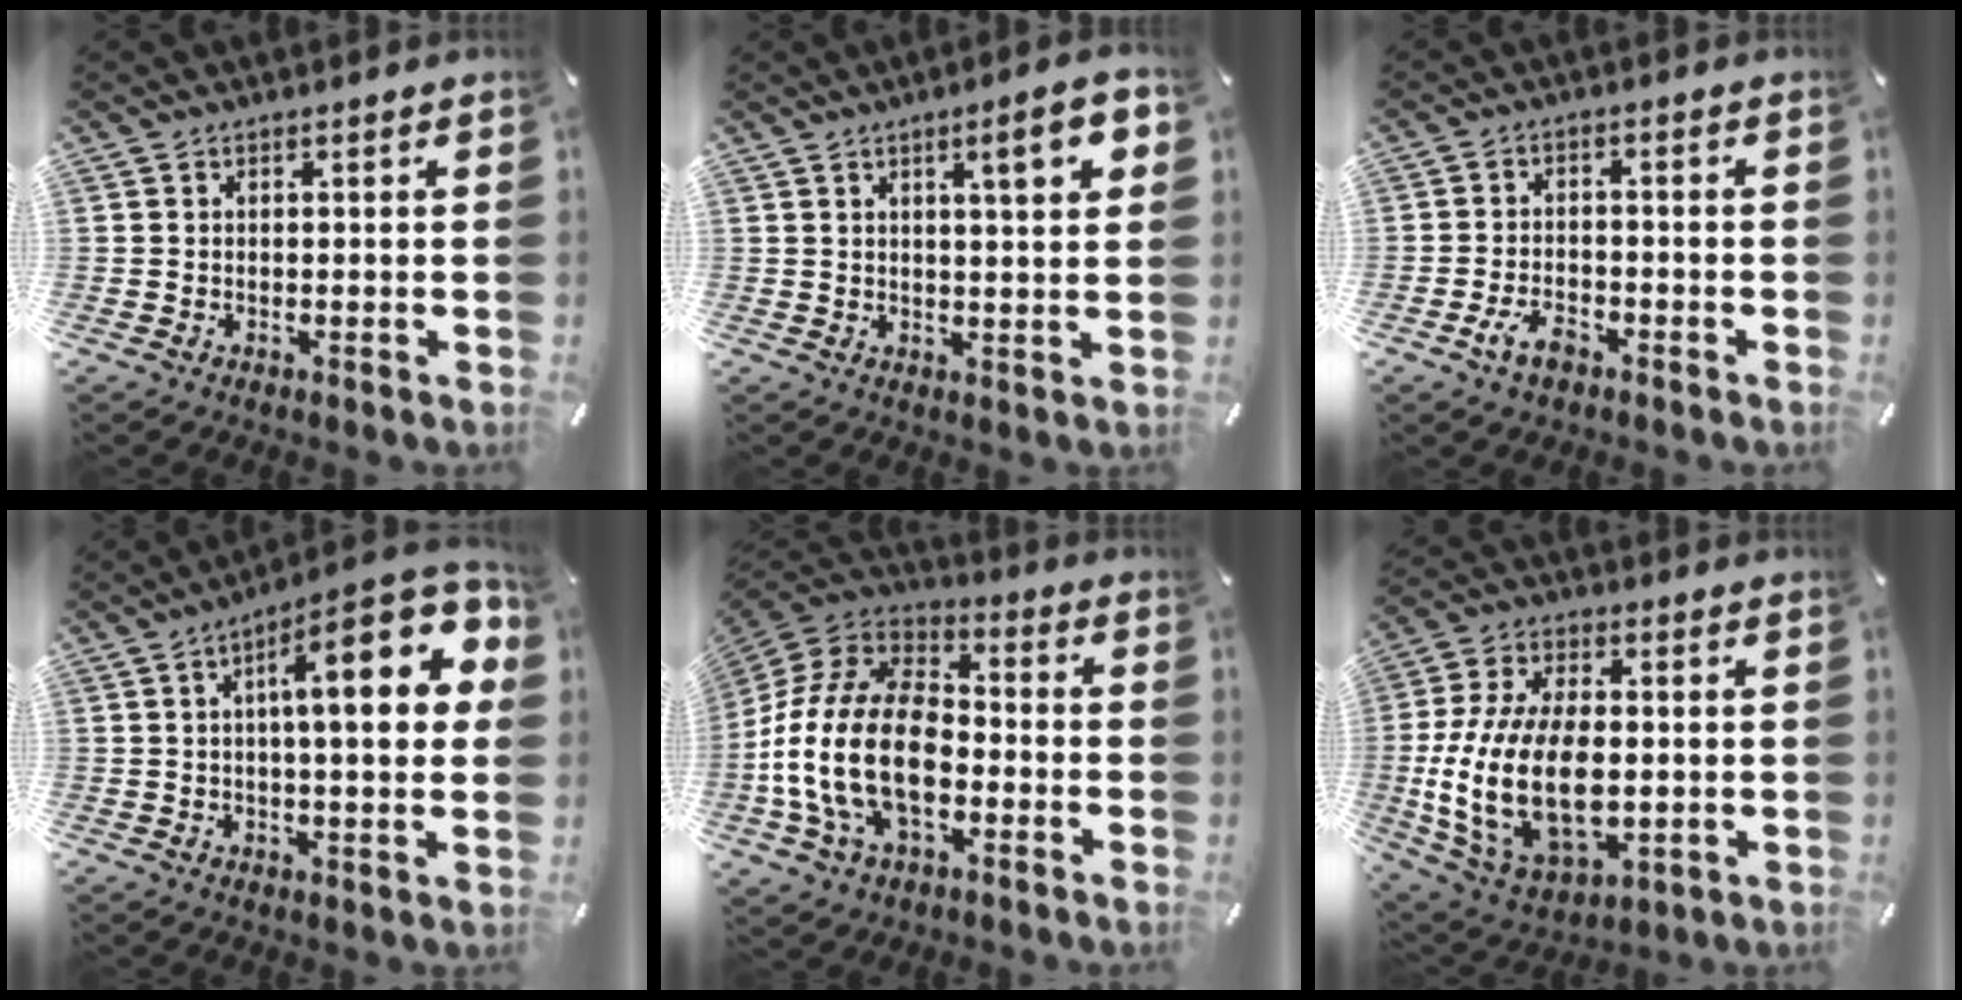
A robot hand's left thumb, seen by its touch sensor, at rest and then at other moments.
{"total": 9.1, "force": [3.9, 1.6, 8.1], "torque": [-0.119, -0.008, 0.056]}
{"total": 5.5, "force": [-3.2, 3.1, 3.2], "torque": [-0.068, 0.016, -0.062]}
{"total": 19.4, "force": [5.6, 5.6, 17.7], "torque": [-0.249, -0.022, 0.074]}
{"total": 21.6, "force": [-6.4, 13.8, 15.4], "torque": [-0.329, 0.038, -0.109]}
{"total": 21.1, "force": [-2.7, 13.2, 16.2], "torque": [-0.353, -0.003, -0.039]}